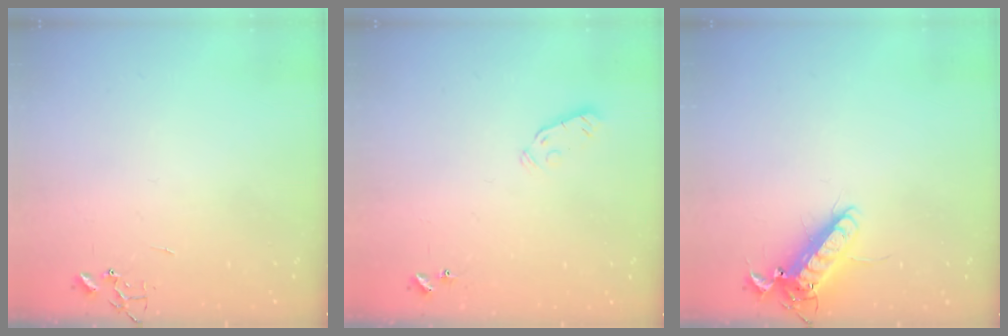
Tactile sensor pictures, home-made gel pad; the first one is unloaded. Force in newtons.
{"total": 3.7, "press": 3.6, "slide": 0.7}
{"total": 13.1, "press": 12.9, "slide": 2.4}